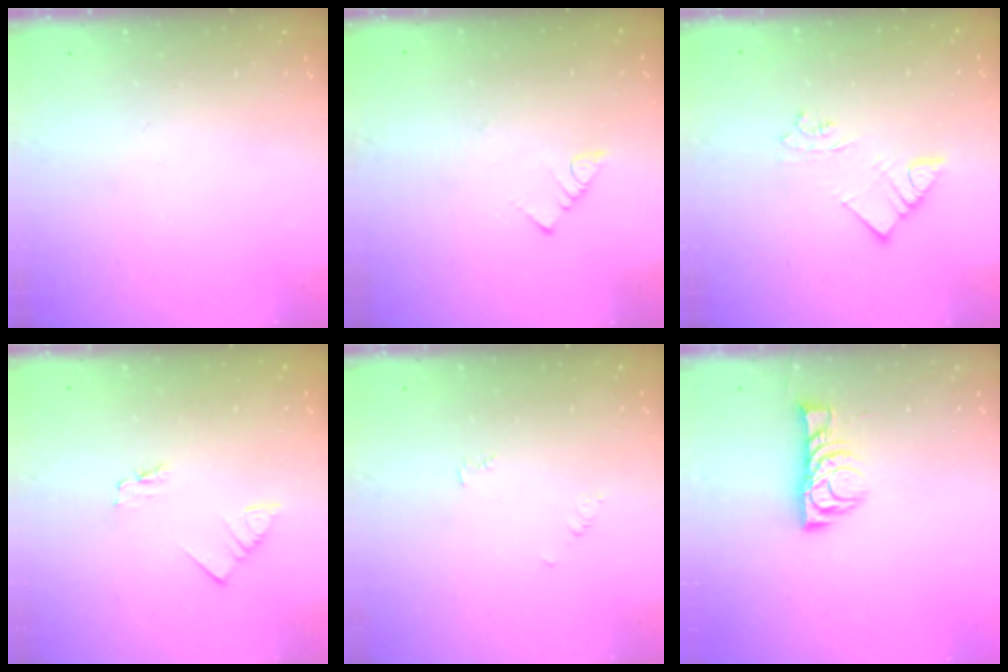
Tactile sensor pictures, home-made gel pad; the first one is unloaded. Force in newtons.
{"total": 2.8, "press": 2.7, "slide": 0.4}
{"total": 5.1, "press": 5.1, "slide": 0.3}
{"total": 2.7, "press": 2.7, "slide": 0.3}
{"total": 3.1, "press": 3.1, "slide": 0.5}
{"total": 8.1, "press": 8.1, "slide": 0.2}